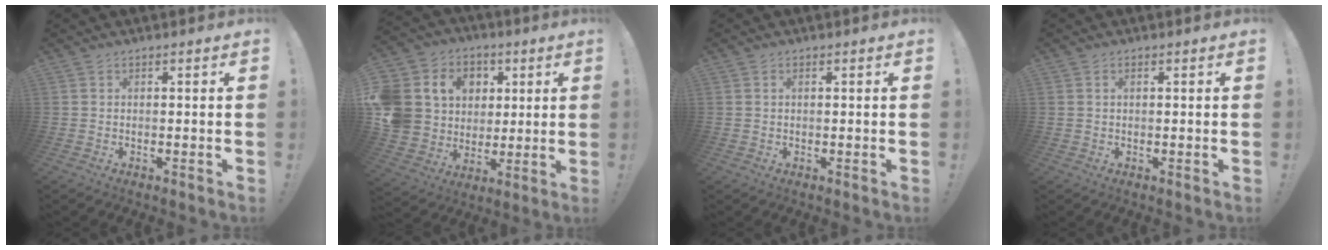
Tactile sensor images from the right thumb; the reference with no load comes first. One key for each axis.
{"total": 14.2, "fx": 3.2, "fy": 13.1, "fz": 4.6, "tx": -0.082, "ty": -0.013, "tz": 0.090}
{"total": 0.5, "fx": 0.3, "fy": 0.4, "fz": 0.3, "tx": -0.007, "ty": 0.001, "tz": 0.005}
{"total": 1.0, "fx": 0.4, "fy": 0.6, "fz": 0.7, "tx": -0.014, "ty": 0.001, "tz": 0.008}